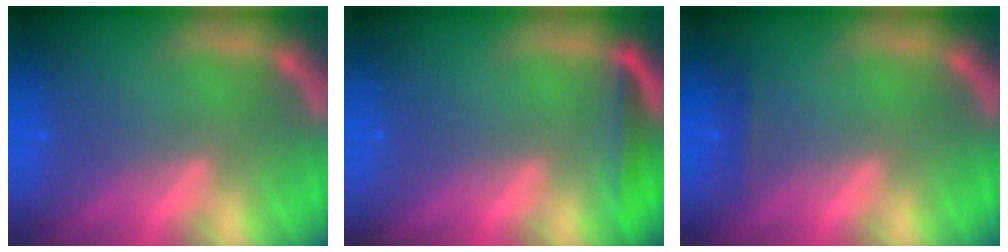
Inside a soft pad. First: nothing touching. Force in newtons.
{"total": 2.5}
{"total": 0.9}